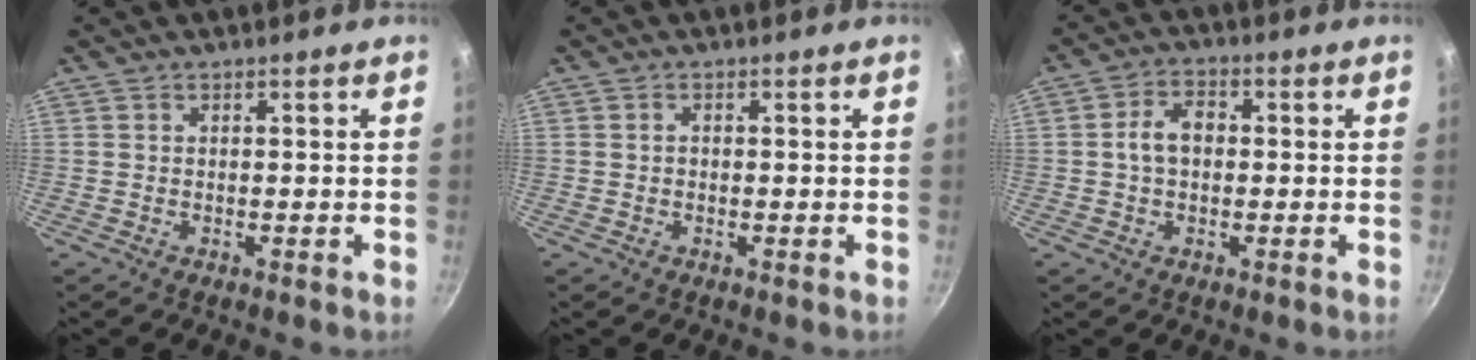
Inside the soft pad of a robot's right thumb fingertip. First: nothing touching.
{"total": 0.7, "force": [0.0, 0.6, 0.4], "torque": [-0.007, 0.005, -0.001]}
{"total": 5.7, "force": [0.1, 4.0, 4.1], "torque": [-0.060, 0.018, -0.006]}